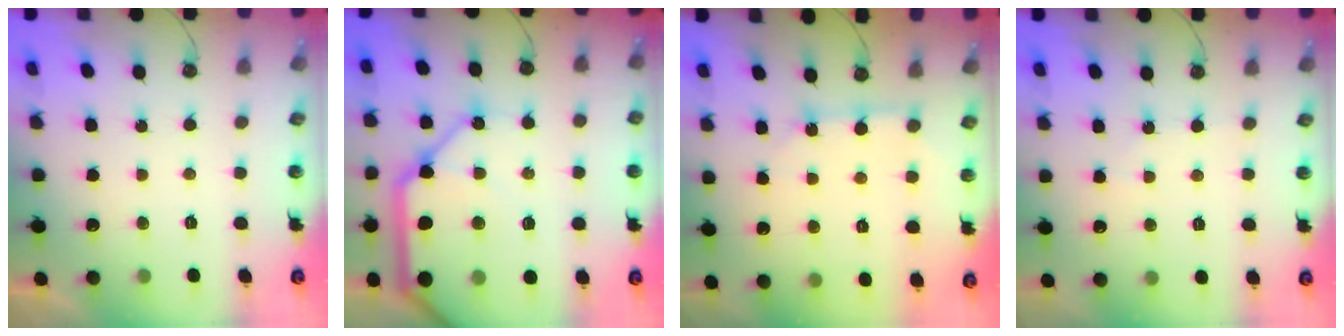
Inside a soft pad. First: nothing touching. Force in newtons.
{"total": 25.1, "press": 24.9, "slide": 3.4}
{"total": 5.9, "press": 5.9, "slide": 0.5}
{"total": 3.0, "press": 3.0, "slide": 0.5}